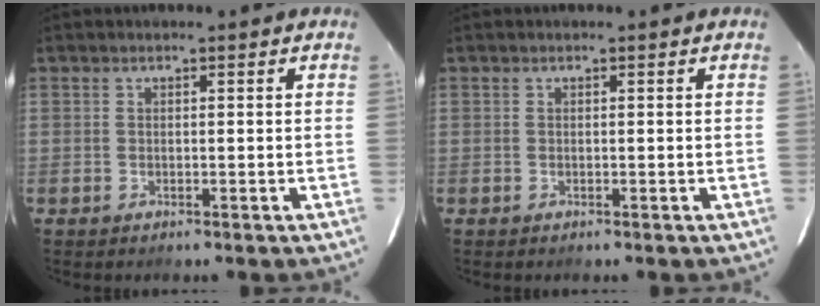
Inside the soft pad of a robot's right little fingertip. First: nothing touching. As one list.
[{"total": 0.0}]